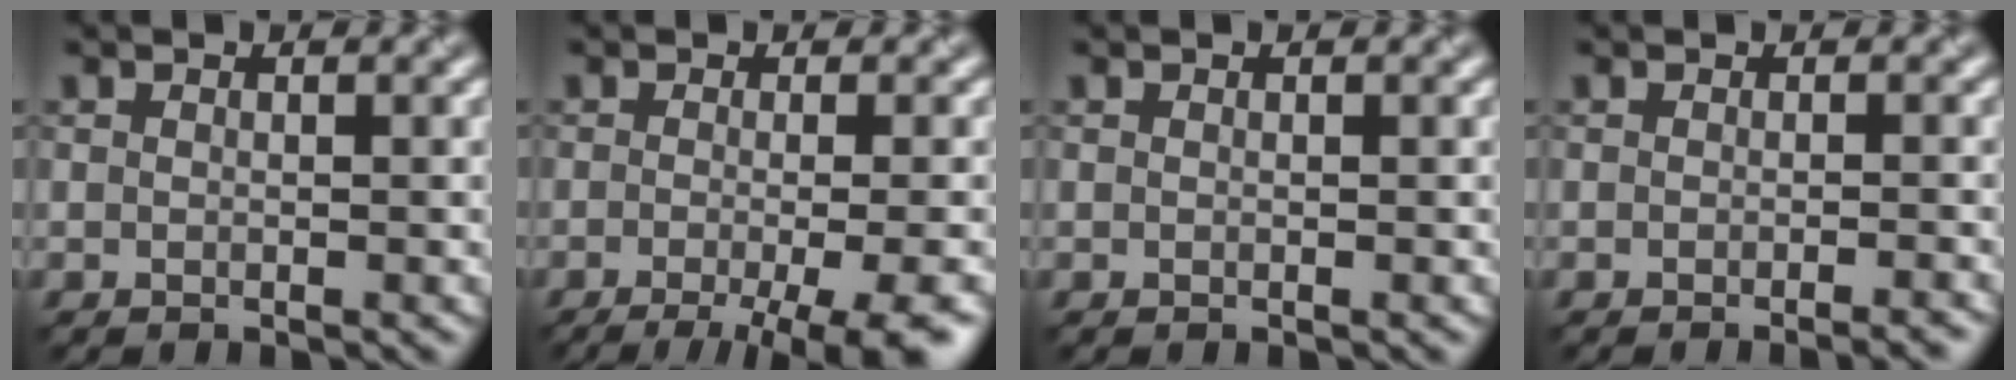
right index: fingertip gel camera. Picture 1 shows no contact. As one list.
[{"total": 8.3, "force": [-3.8, 2.6, 6.9], "torque": [-0.059, -0.005, -0.047]}, {"total": 0.0}, {"total": 1.8, "force": [-1.0, 0.4, 1.4], "torque": [-0.005, -0.004, -0.020]}]